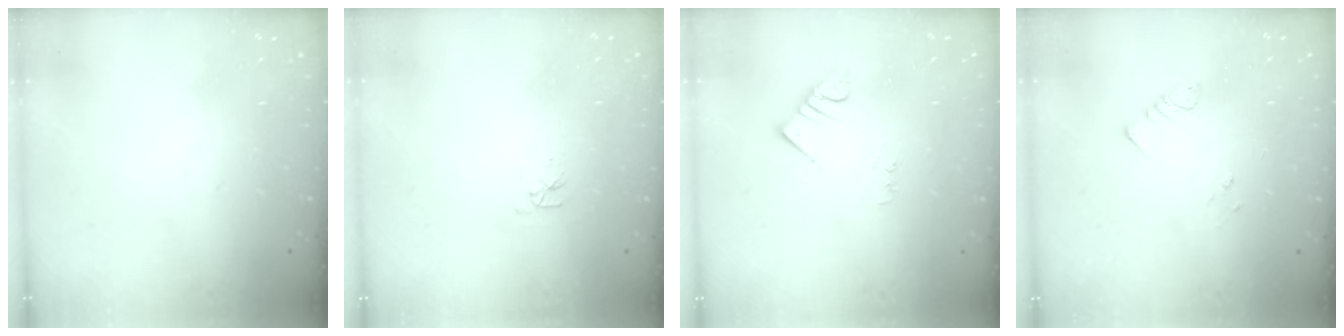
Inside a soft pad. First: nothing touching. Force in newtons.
{"total": 2.8, "press": 2.7, "slide": 0.4}
{"total": 2.8, "press": 2.8, "slide": 0.2}
{"total": 5.3, "press": 5.2, "slide": 0.6}